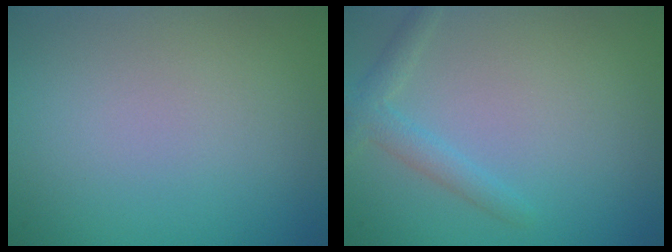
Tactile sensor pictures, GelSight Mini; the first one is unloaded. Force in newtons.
{"total": 2.1, "press": 2.1, "slide": 0.1}